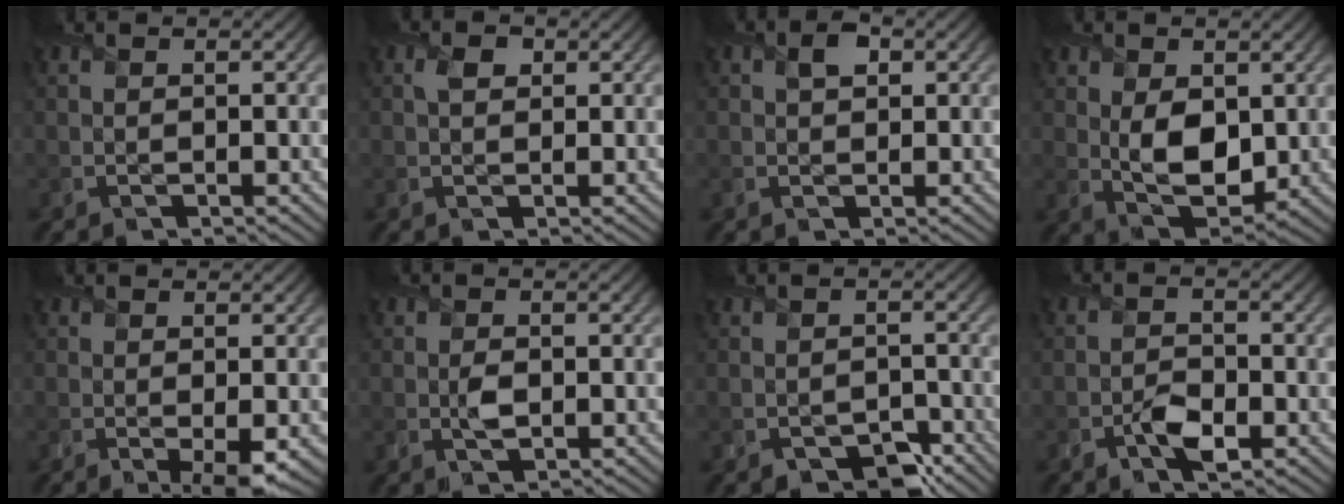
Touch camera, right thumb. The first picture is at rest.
{"total": 1.7, "force": [0.6, 1.1, 1.1], "torque": [-0.023, 0.003, 0.008]}
{"total": 2.3, "force": [0.8, 1.6, 1.4], "torque": [-0.028, 0.004, 0.011]}
{"total": 7.2, "force": [0.9, 4.7, 5.4], "torque": [-0.110, -0.011, 0.018]}
{"total": 3.2, "force": [-0.7, 1.0, 2.9], "torque": [-0.051, -0.013, -0.013]}
{"total": 2.2, "force": [-0.1, 1.6, 1.5], "torque": [-0.032, -0.005, -0.003]}
{"total": 3.3, "force": [-2.1, 2.1, 1.4], "torque": [-0.019, -0.009, -0.034]}
{"total": 3.7, "force": [-1.7, 2.2, 2.5], "torque": [-0.045, -0.005, -0.033]}